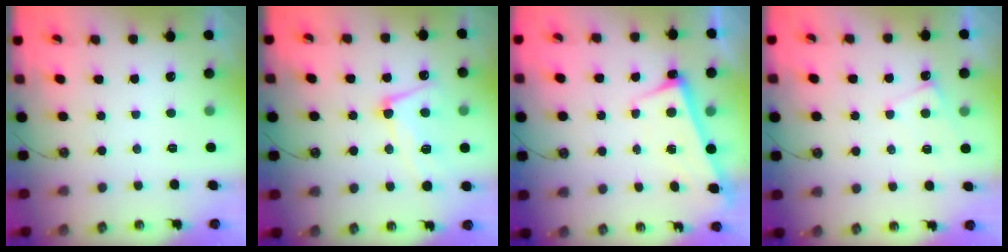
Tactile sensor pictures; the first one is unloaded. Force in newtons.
{"total": 8.5, "press": 8.5, "slide": 1.0}
{"total": 2.6, "press": 2.6, "slide": 0.6}
{"total": 1.7, "press": 1.7, "slide": 0.4}